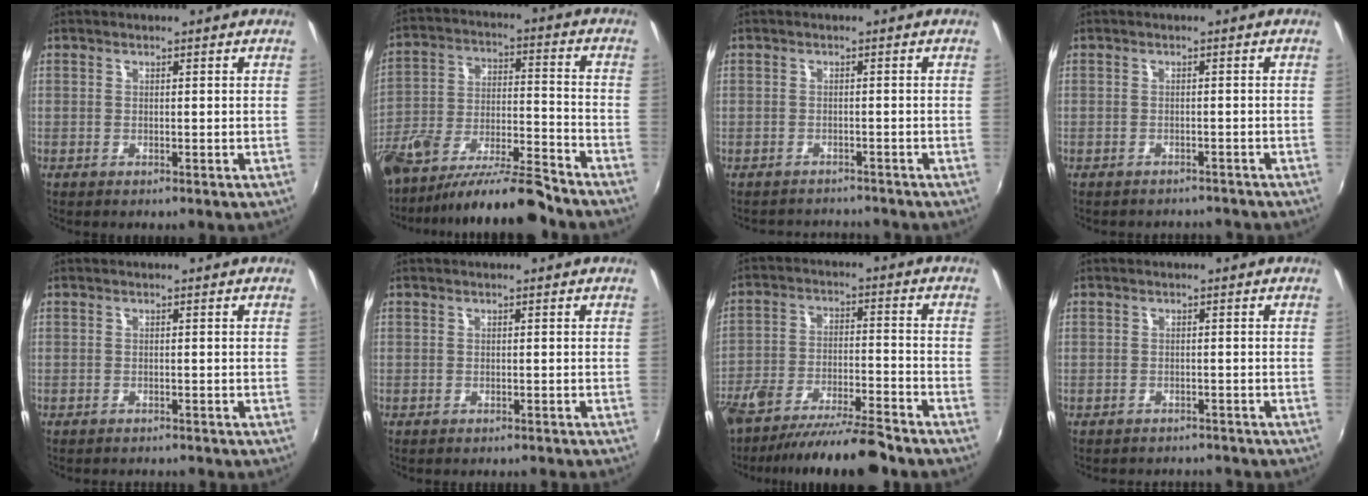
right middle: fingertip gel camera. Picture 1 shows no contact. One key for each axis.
{"total": 15.9, "fx": -12.6, "fy": 2.9, "fz": 9.3, "tx": -0.185, "ty": -0.026, "tz": -0.214}
{"total": 4.1, "fx": -3.6, "fy": 1.9, "fz": 0.0, "tx": -0.008, "ty": 0.009, "tz": -0.058}
{"total": 4.4, "fx": -4.0, "fy": 1.8, "fz": 0.8, "tx": -0.018, "ty": -0.002, "tz": -0.052}
{"total": 2.7, "fx": -2.6, "fy": 0.5, "fz": 0.6, "tx": -0.018, "ty": -0.012, "tz": -0.038}
{"total": 2.6, "fx": -2.4, "fy": 0.5, "fz": 0.9, "tx": -0.019, "ty": -0.010, "tz": -0.031}
{"total": 14.6, "fx": -12.2, "fy": 2.0, "fz": 7.7, "tx": -0.164, "ty": -0.030, "tz": -0.202}
{"total": 4.0, "fx": -3.3, "fy": 2.2, "fz": 0.3, "tx": -0.006, "ty": 0.010, "tz": -0.048}